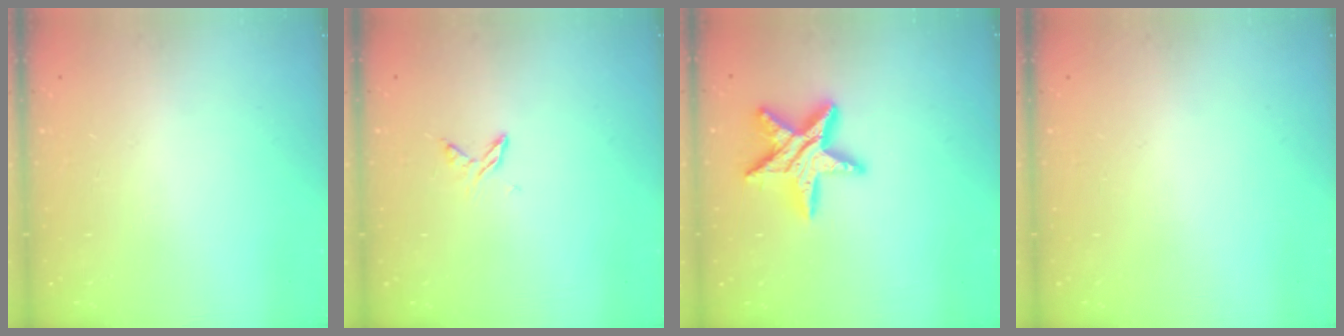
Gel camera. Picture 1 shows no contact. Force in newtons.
{"total": 4.0, "press": 3.9, "slide": 0.6}
{"total": 15.6, "press": 15.5, "slide": 1.0}
{"total": 0.0}